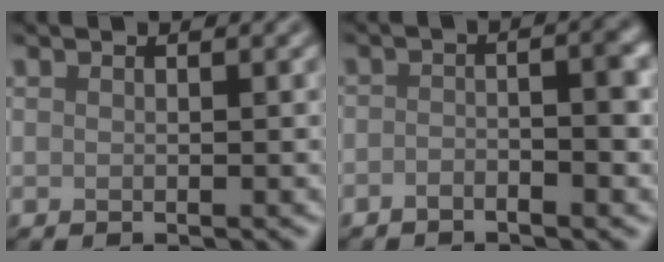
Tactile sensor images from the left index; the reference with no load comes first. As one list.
[{"total": 3.0, "force": [-1.3, 0.8, 2.6], "torque": [-0.042, 0.004, -0.027]}]